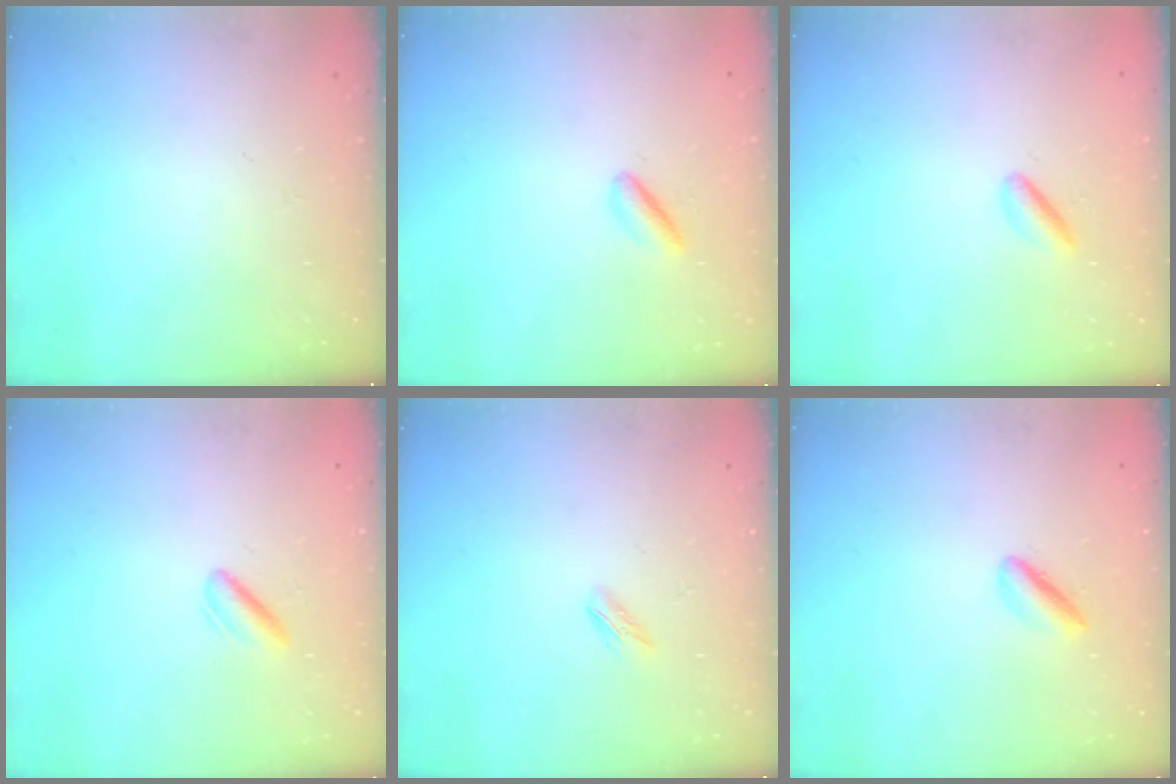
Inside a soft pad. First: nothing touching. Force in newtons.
{"total": 3.2, "press": 3.2, "slide": 0.4}
{"total": 2.9, "press": 2.6, "slide": 1.2}
{"total": 2.0, "press": 1.8, "slide": 0.9}
{"total": 2.2, "press": 2.1, "slide": 0.7}
{"total": 2.1, "press": 2.0, "slide": 0.5}